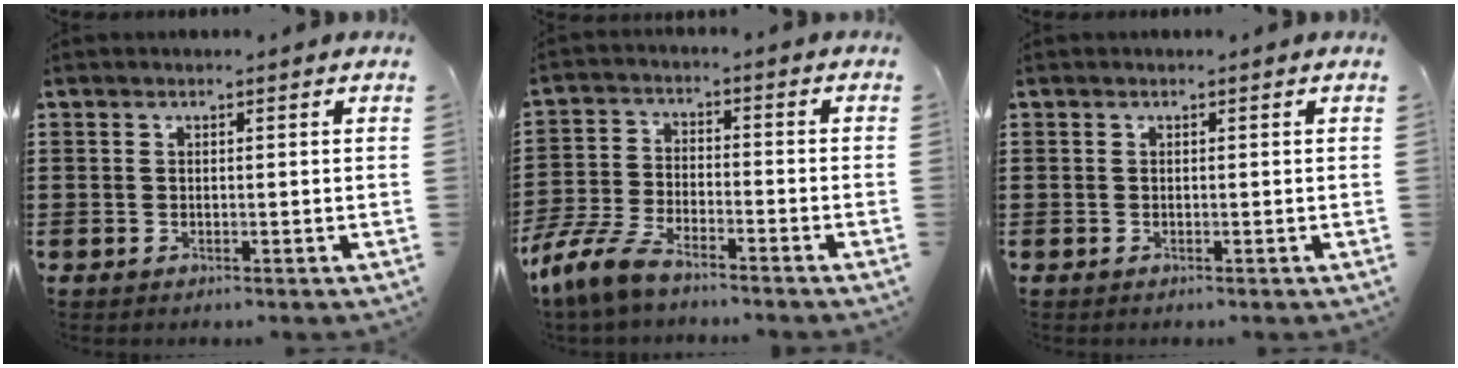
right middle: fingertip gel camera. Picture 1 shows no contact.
{"total": 7.8, "force": [-6.6, 2.1, 3.8], "torque": [-0.109, -0.003, -0.136]}
{"total": 0.0}